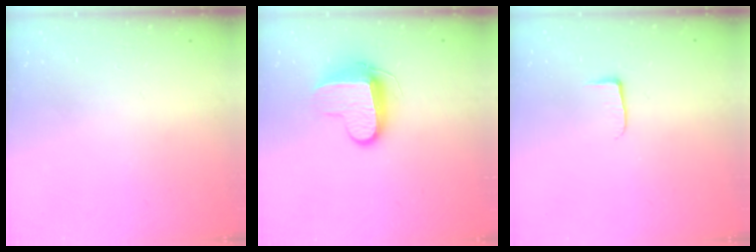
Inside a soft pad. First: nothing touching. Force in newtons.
{"total": 10.3, "press": 10.3, "slide": 1.1}
{"total": 3.8, "press": 3.8, "slide": 0.5}